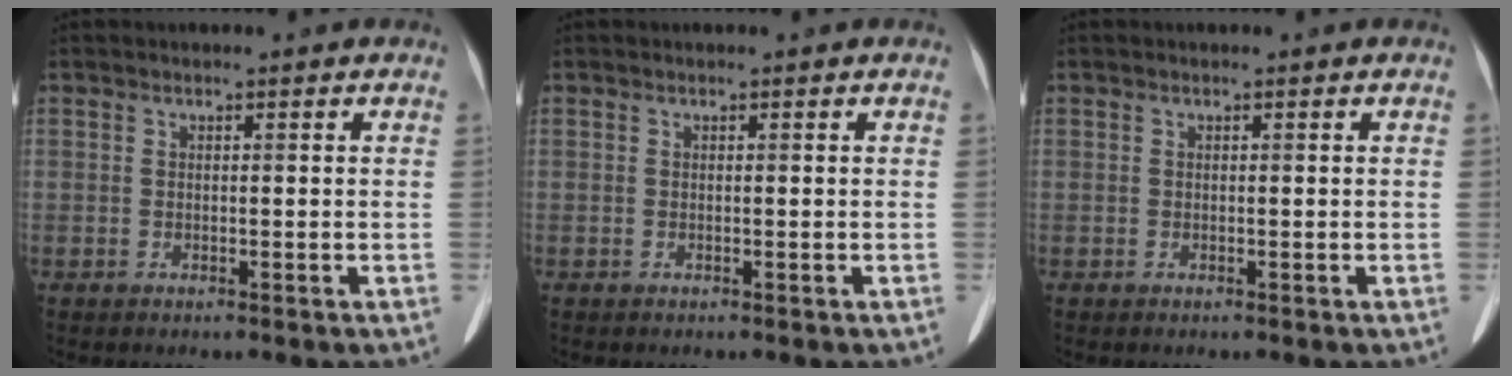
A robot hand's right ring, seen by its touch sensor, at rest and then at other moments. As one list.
[{"total": 0.0}, {"total": 0.0}]